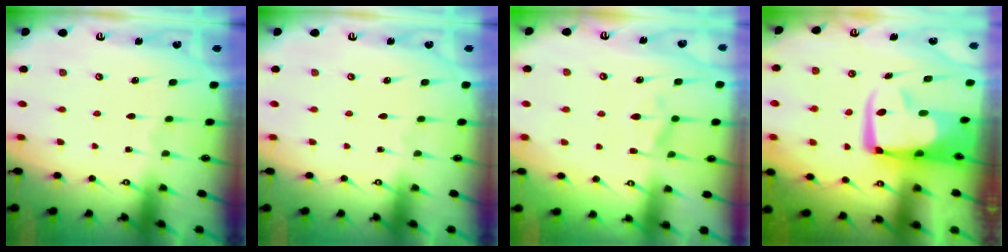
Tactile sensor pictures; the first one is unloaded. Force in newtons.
{"total": 0.0}
{"total": 1.7, "press": 0.9, "slide": 1.5}
{"total": 6.3, "press": 6.2, "slide": 1.0}